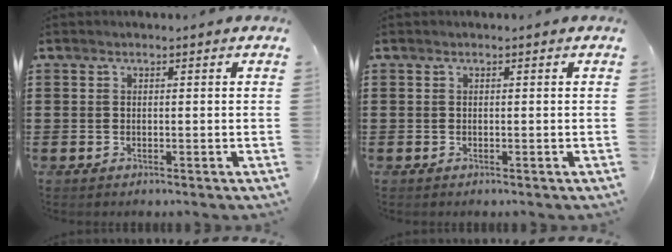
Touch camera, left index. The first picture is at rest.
{"total": 0.0}